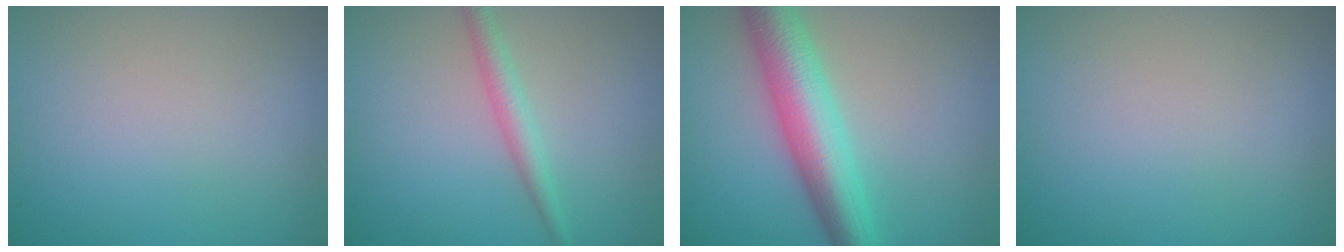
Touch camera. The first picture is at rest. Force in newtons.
{"total": 2.1, "press": 2.1, "slide": 0.0}
{"total": 7.1, "press": 7.1, "slide": 0.2}
{"total": 0.0}